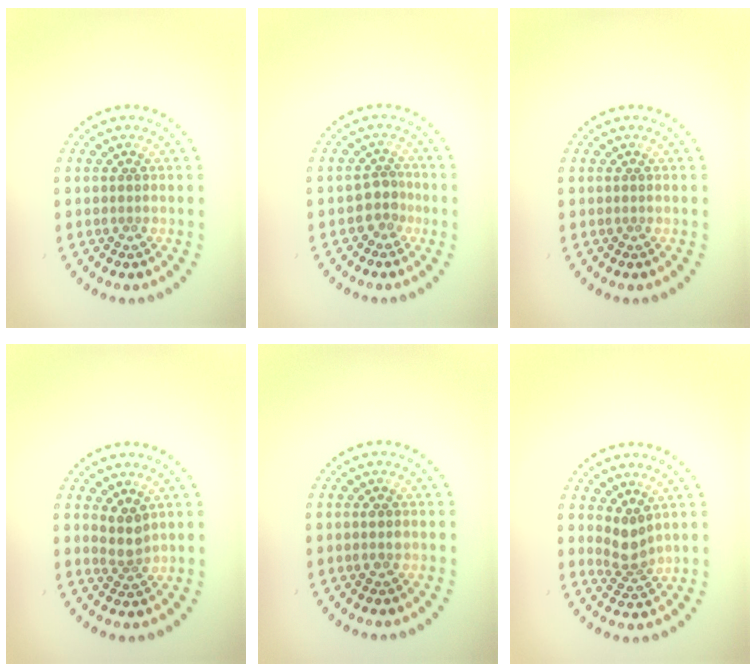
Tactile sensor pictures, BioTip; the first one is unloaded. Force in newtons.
{"total": 2.0, "press": 1.5, "slide": 1.4}
{"total": 0.0}
{"total": 2.1, "press": 1.7, "slide": 1.3}
{"total": 1.2, "press": 1.2, "slide": 0.2}
{"total": 2.4, "press": 1.8, "slide": 1.6}